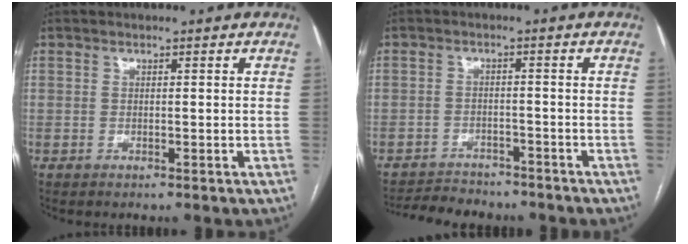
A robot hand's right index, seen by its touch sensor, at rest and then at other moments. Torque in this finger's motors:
{"motor_torque": [0.08, -0.22, 0.17, 0.02]}